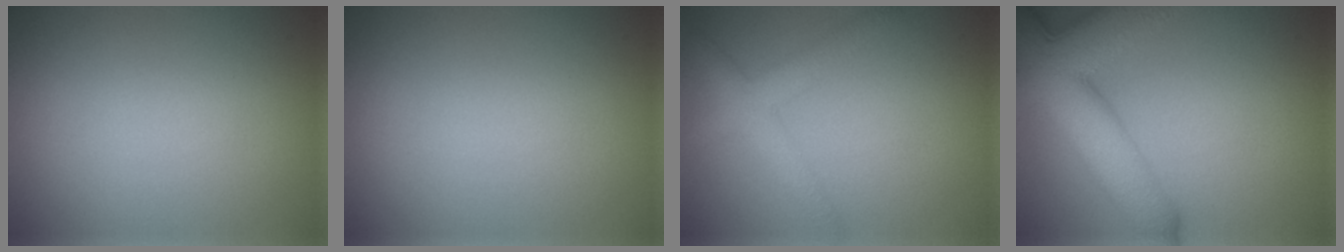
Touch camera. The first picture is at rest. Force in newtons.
{"total": 0.0}
{"total": 3.3, "press": 3.3, "slide": 0.1}
{"total": 10.7, "press": 10.7, "slide": 0.5}